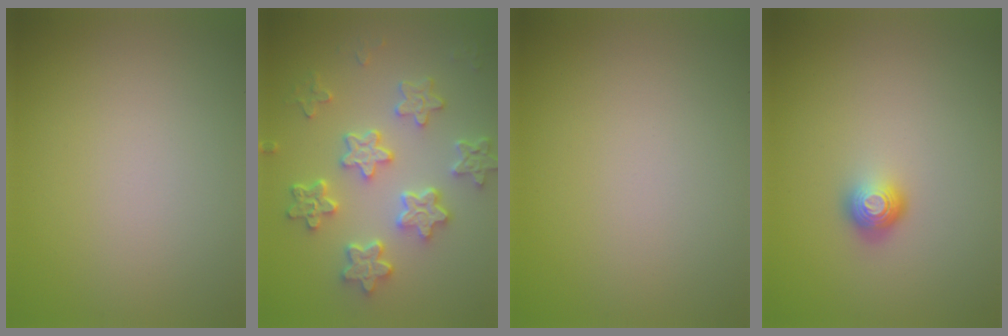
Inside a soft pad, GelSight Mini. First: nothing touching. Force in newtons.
{"total": 5.9, "press": 4.8, "slide": 3.4}
{"total": 0.0}
{"total": 1.9, "press": 1.3, "slide": 1.4}